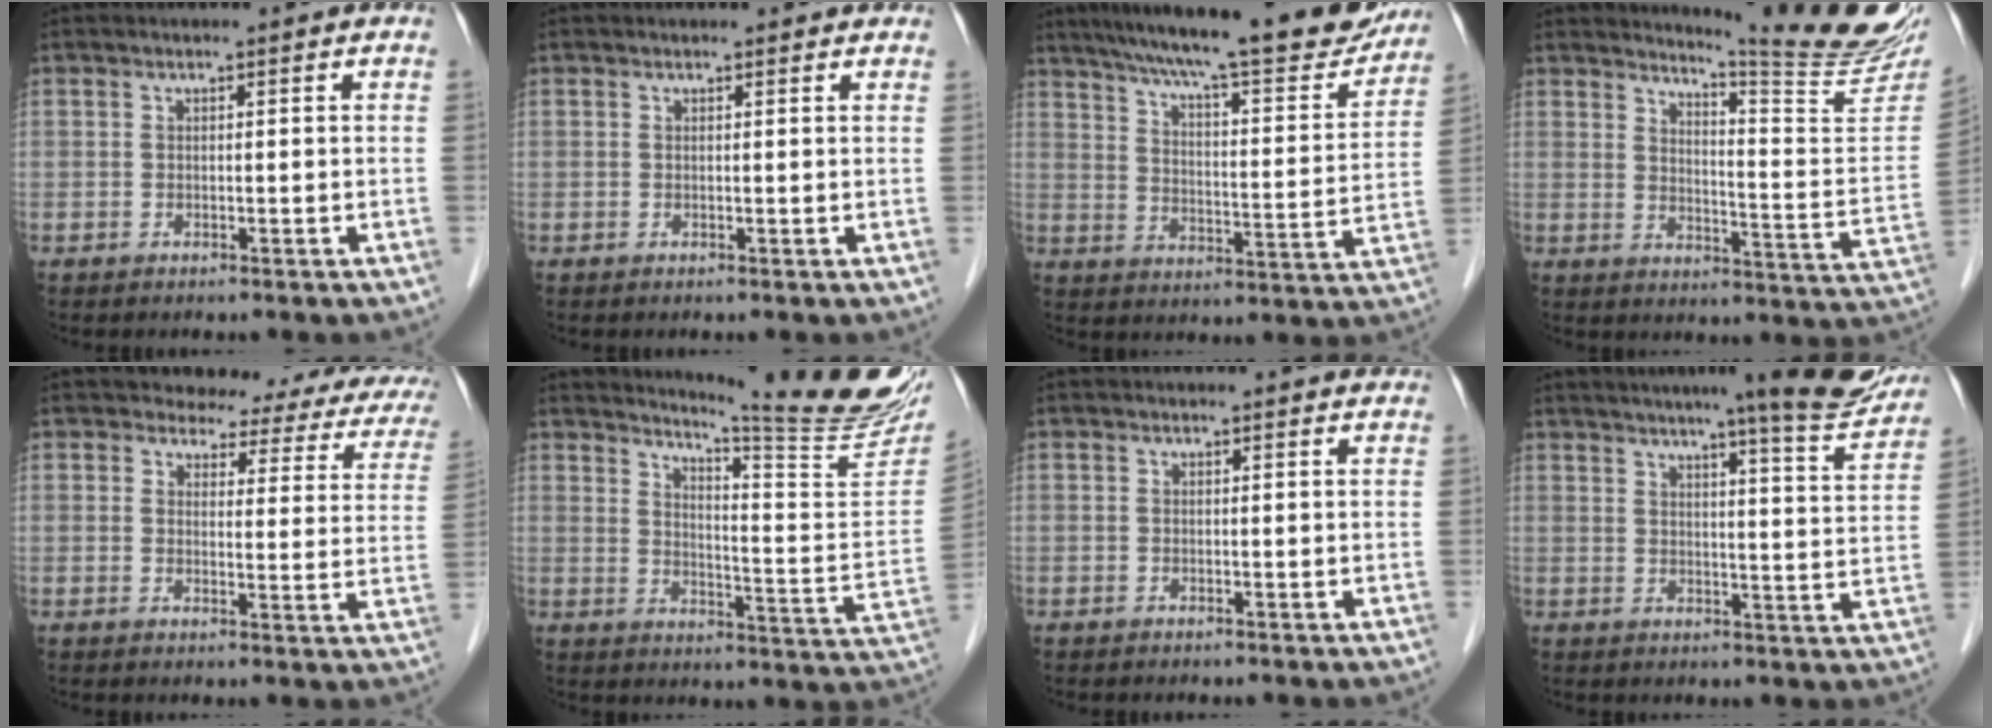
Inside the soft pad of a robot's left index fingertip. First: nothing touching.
{"total": 2.1, "force": [1.9, 0.6, 0.4], "torque": [-0.009, 0.007, 0.012]}
{"total": 24.6, "force": [21.2, 3.5, 12.0], "torque": [-0.190, -0.022, 0.282]}
{"total": 16.9, "force": [15.9, -1.2, 5.6], "torque": [-0.084, -0.121, 0.193]}
{"total": 13.5, "force": [11.1, 5.1, 5.7], "torque": [-0.038, -0.012, 0.096]}
{"total": 19.3, "force": [17.7, -1.1, 7.6], "torque": [-0.115, -0.120, 0.219]}
{"total": 1.2, "force": [1.2, 0.2, 0.0], "torque": [-0.009, -0.008, 0.001]}
{"total": 14.7, "force": [12.5, 0.6, 7.7], "torque": [-0.090, -0.018, 0.144]}